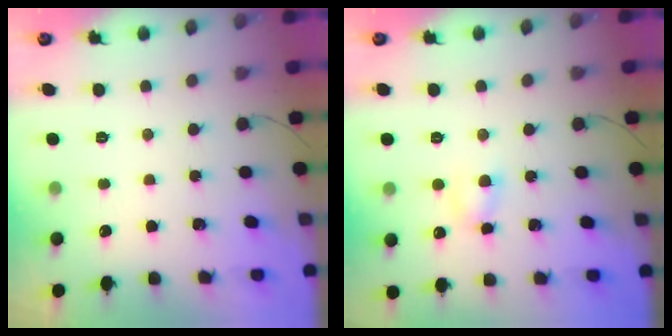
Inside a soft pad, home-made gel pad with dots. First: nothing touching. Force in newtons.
{"total": 3.8, "press": 3.6, "slide": 1.3}